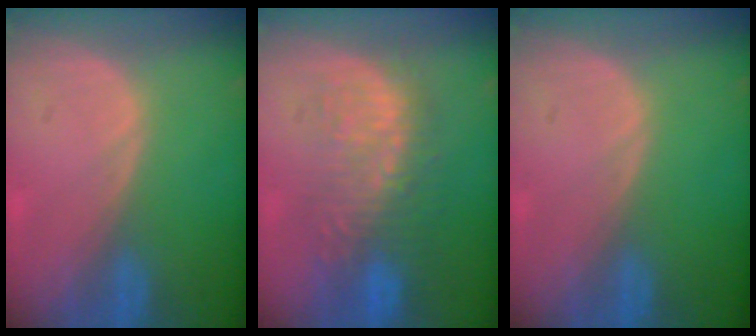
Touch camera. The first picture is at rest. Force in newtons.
{"total": 9.7, "press": 8.9, "slide": 3.9}
{"total": 0.0}